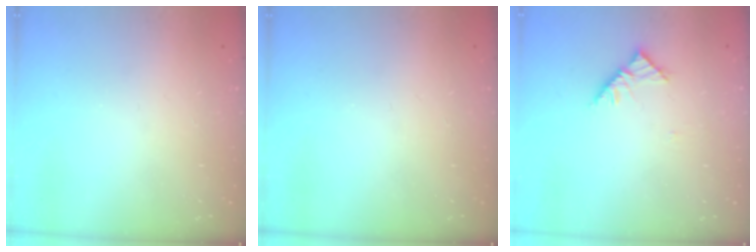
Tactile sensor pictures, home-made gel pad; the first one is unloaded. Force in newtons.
{"total": 0.0}
{"total": 4.5, "press": 4.3, "slide": 1.0}